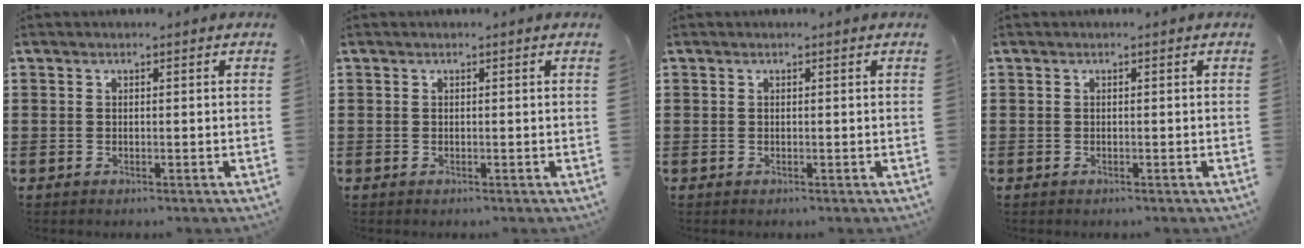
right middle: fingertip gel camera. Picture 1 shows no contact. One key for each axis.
{"total": 0.0}
{"total": 0.0}
{"total": 0.0}